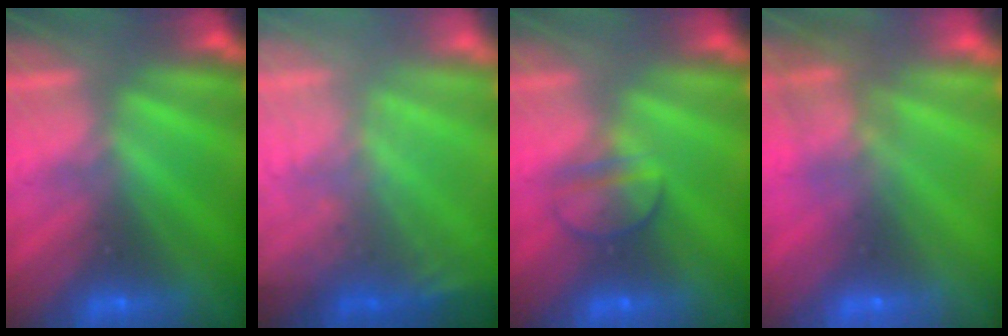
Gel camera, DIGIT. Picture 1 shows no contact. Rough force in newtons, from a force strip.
{"total": 5.8}
{"total": 2.3}
{"total": 7.0}